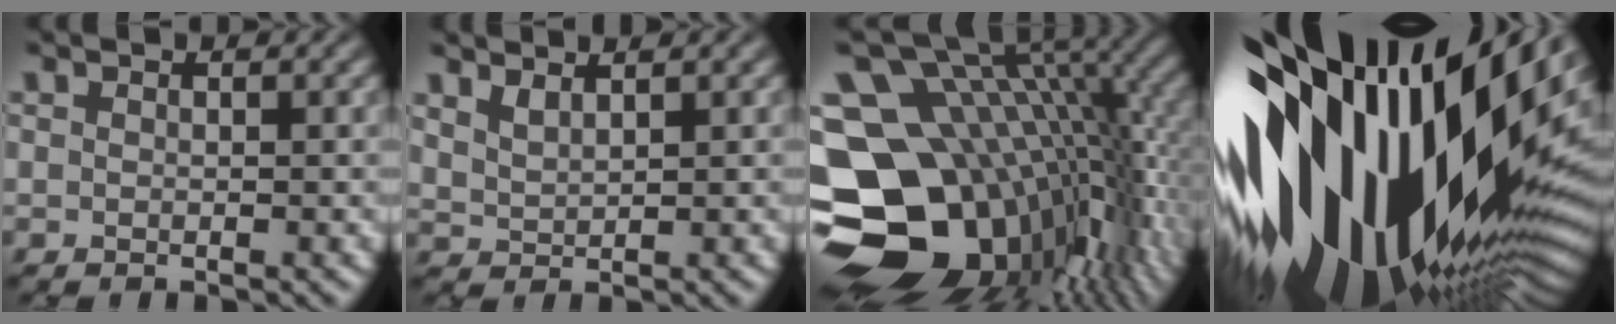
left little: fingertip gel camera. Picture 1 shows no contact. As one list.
[{"total": 1.2, "force": [1.0, 0.2, 0.6], "torque": [-0.016, 0.000, 0.023]}, {"total": 18.9, "force": [-3.9, 13.0, 13.1], "torque": [-0.243, -0.008, -0.047]}, {"total": 19.4, "force": [1.6, 10.2, 16.4], "torque": [-0.302, -0.028, 0.022]}]